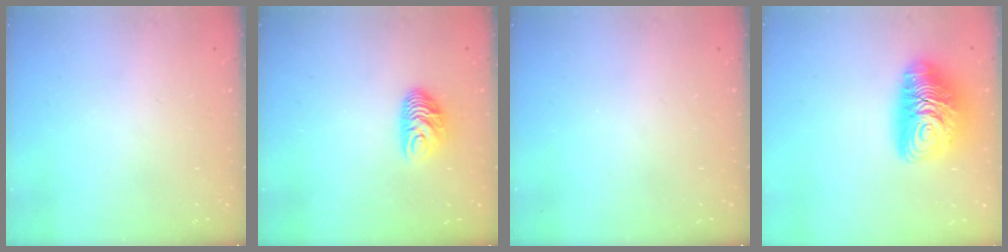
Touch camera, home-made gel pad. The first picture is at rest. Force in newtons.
{"total": 7.9, "press": 7.8, "slide": 1.0}
{"total": 0.0}
{"total": 14.7, "press": 14.6, "slide": 1.1}